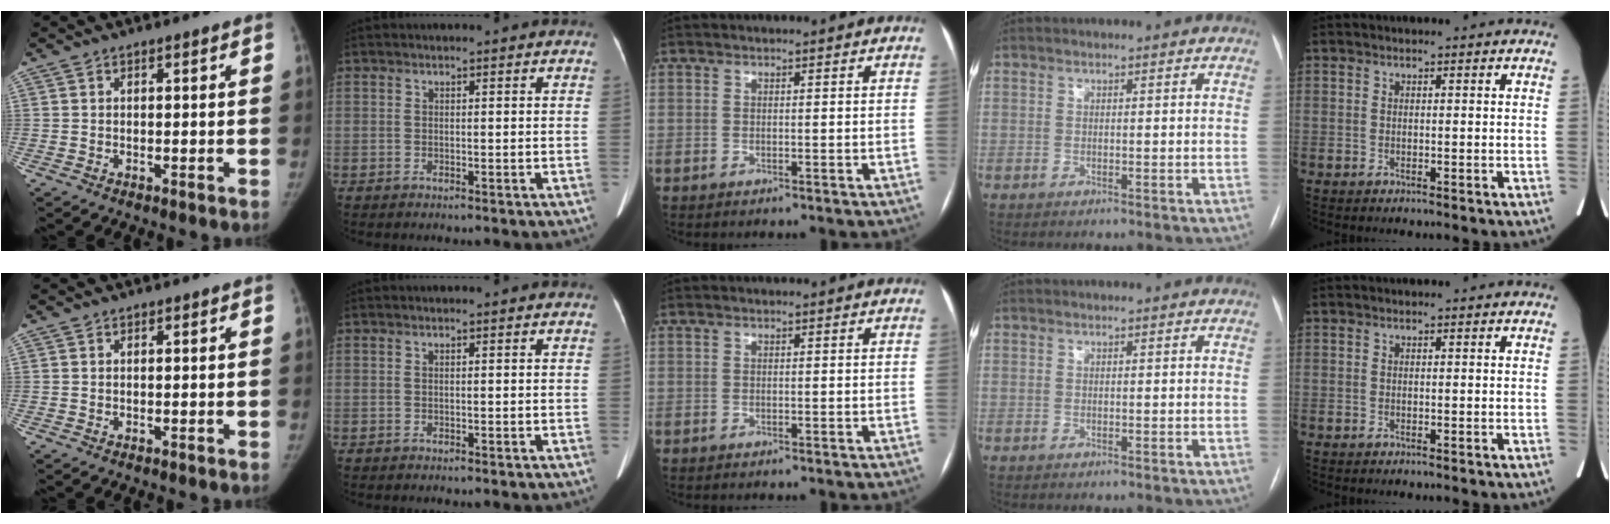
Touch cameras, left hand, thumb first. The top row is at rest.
{}